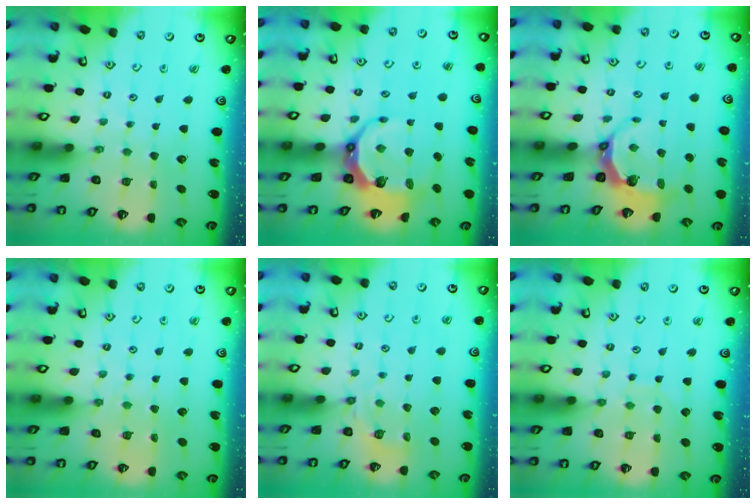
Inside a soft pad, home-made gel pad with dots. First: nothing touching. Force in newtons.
{"total": 10.1, "press": 9.3, "slide": 4.0}
{"total": 6.5, "press": 5.1, "slide": 4.1}
{"total": 7.4, "press": 7.3, "slide": 0.8}
{"total": 4.8, "press": 4.3, "slide": 2.2}
{"total": 6.7, "press": 6.7, "slide": 0.4}